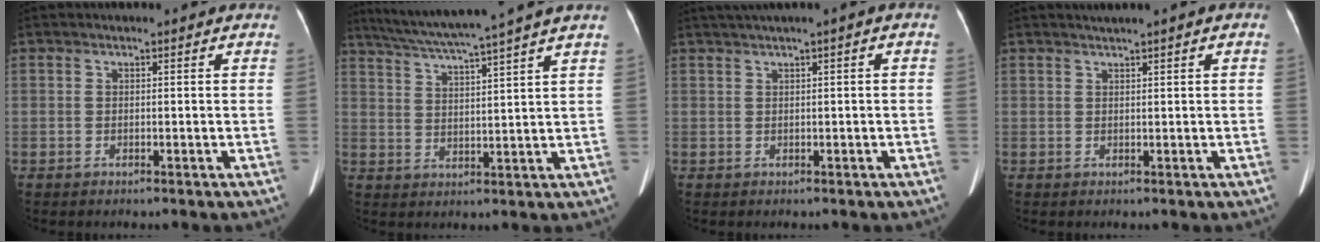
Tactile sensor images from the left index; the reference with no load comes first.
{"total": 13.0, "force": [10.9, -2.3, 6.7], "torque": [-0.118, 0.003, 0.163]}
{"total": 2.2, "force": [1.0, 0.1, 2.0], "torque": [-0.039, 0.020, 0.022]}
{"total": 2.0, "force": [1.3, 0.0, 1.6], "torque": [-0.031, 0.013, 0.023]}